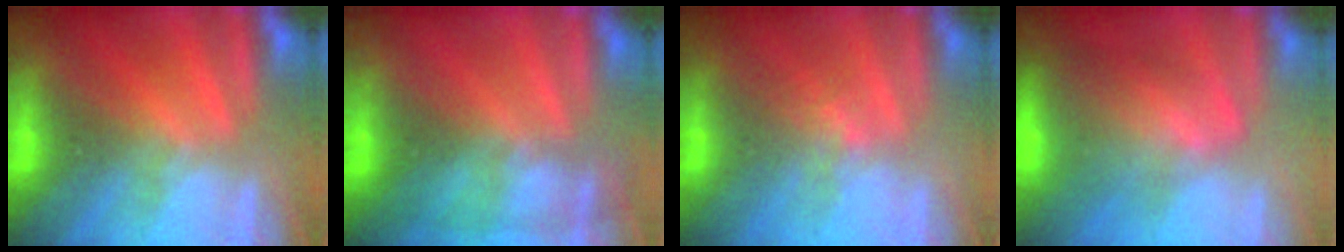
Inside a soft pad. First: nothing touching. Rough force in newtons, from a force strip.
{"total": 9.1}
{"total": 2.1}
{"total": 8.5}